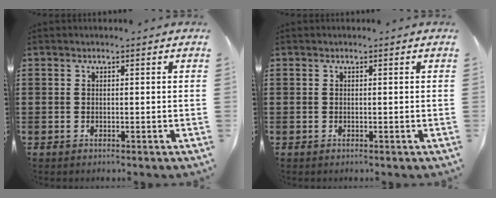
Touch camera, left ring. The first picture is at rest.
{"total": 0.0}